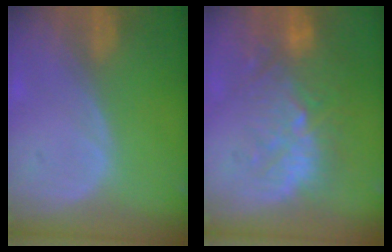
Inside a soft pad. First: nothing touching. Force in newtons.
{"total": 11.1, "press": 9.7, "slide": 5.4}